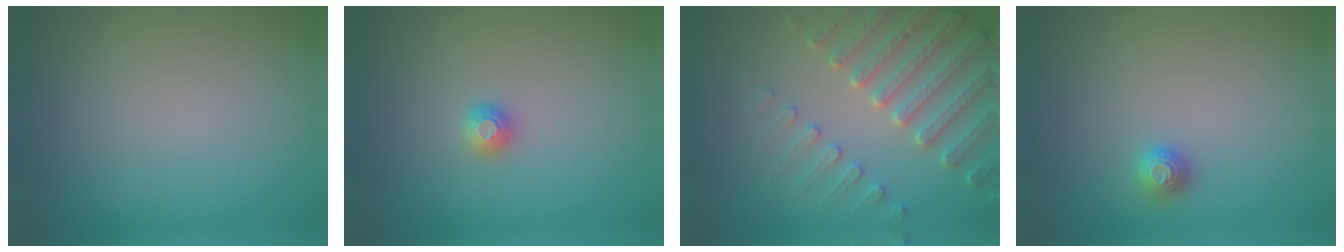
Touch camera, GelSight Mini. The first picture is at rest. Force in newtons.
{"total": 1.2, "press": 1.1, "slide": 0.3}
{"total": 4.8, "press": 4.5, "slide": 1.7}
{"total": 1.1, "press": 1.1, "slide": 0.2}